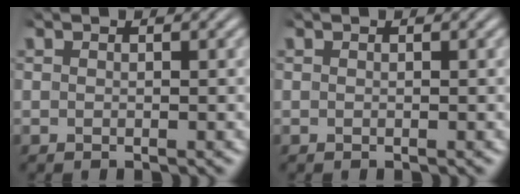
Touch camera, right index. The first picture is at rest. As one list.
[{"total": 0.0}]